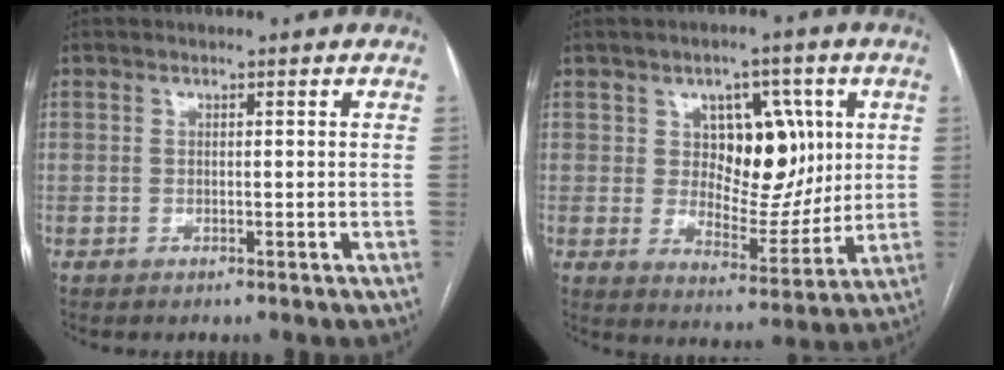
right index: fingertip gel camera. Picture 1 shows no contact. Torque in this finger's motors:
{"motor_torque": [0.29, 0.29, 0.07, 0.04]}